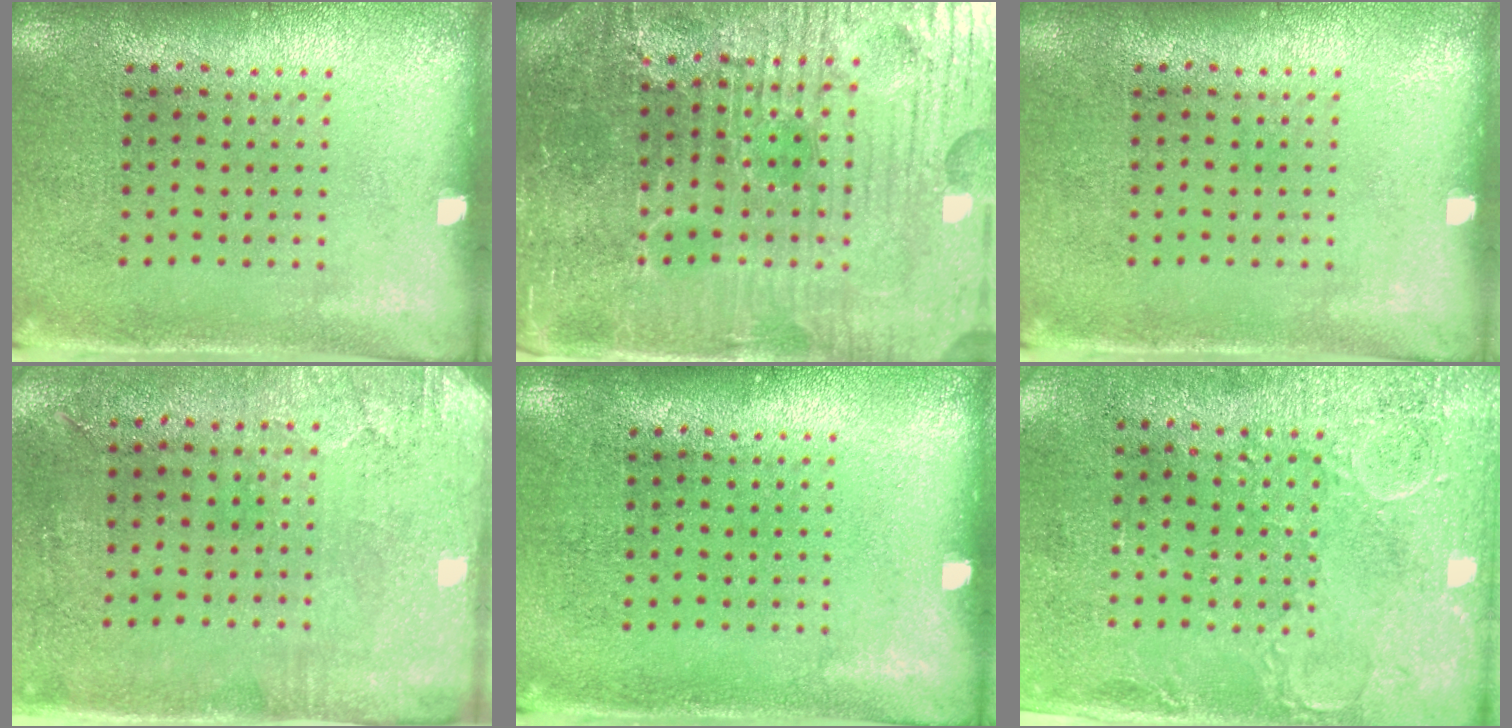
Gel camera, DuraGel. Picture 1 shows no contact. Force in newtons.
{"total": 6.2, "press": 5.7, "slide": 2.4}
{"total": 0.0}
{"total": 2.9, "press": 2.4, "slide": 1.7}
{"total": 0.0}
{"total": 3.0, "press": 2.2, "slide": 2.0}